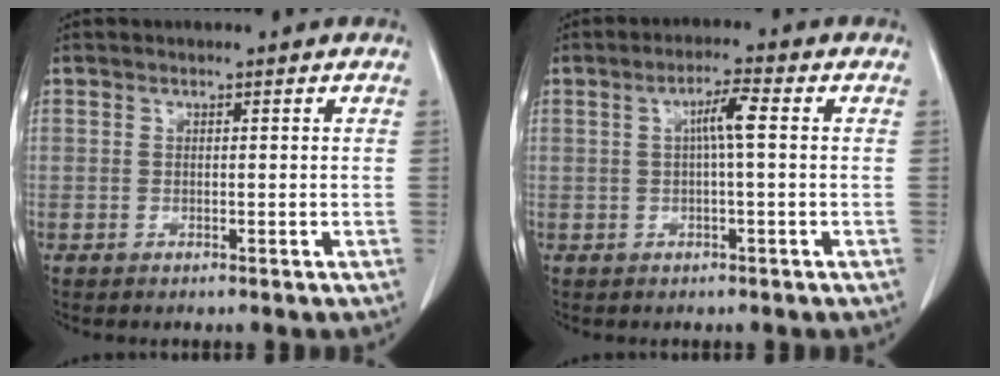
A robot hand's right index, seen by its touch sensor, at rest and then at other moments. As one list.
[{"total": 3.7, "force": [0.5, 0.3, 3.7], "torque": [-0.068, 0.009, 0.007]}]